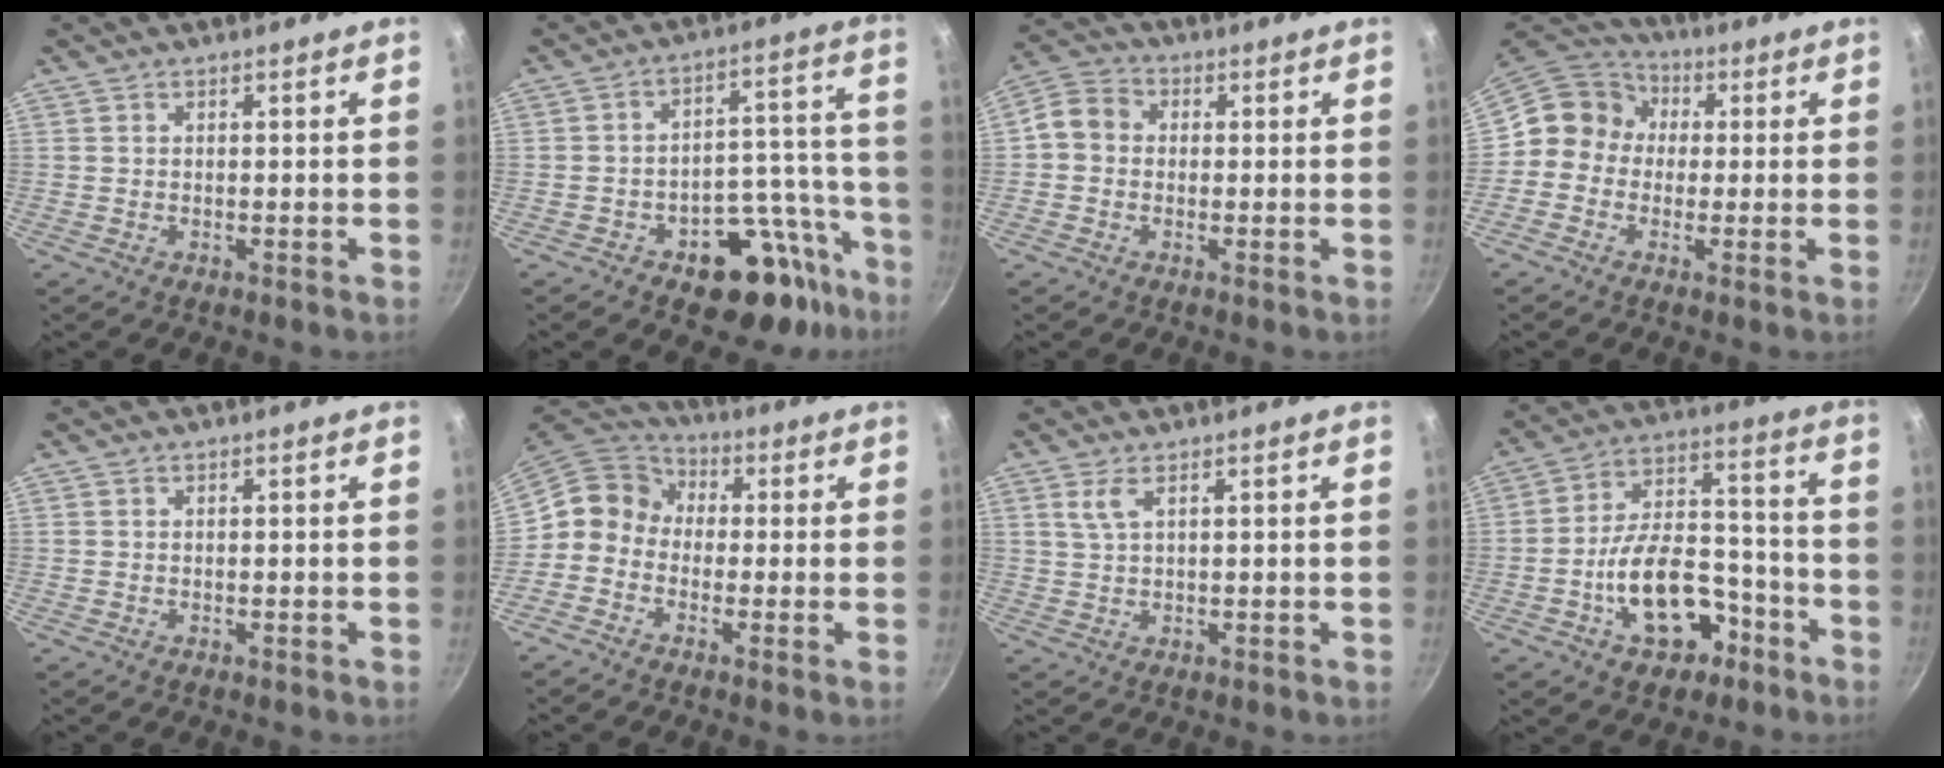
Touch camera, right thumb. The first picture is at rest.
{"total": 15.9, "force": [-9.5, 7.9, 9.9], "torque": [-0.079, 0.098, -0.130]}
{"total": 6.1, "force": [0.0, 5.3, 3.2], "torque": [-0.047, 0.022, -0.012]}
{"total": 11.0, "force": [-0.1, 9.9, 4.7], "torque": [-0.065, 0.035, -0.016]}
{"total": 0.0}
{"total": 9.2, "force": [-1.4, 8.1, 4.2], "torque": [-0.065, 0.049, -0.045]}
{"total": 2.5, "force": [1.4, 0.7, 2.0], "torque": [-0.050, 0.003, 0.037]}
{"total": 15.2, "force": [-6.7, 9.0, 10.3], "torque": [-0.151, 0.068, -0.106]}